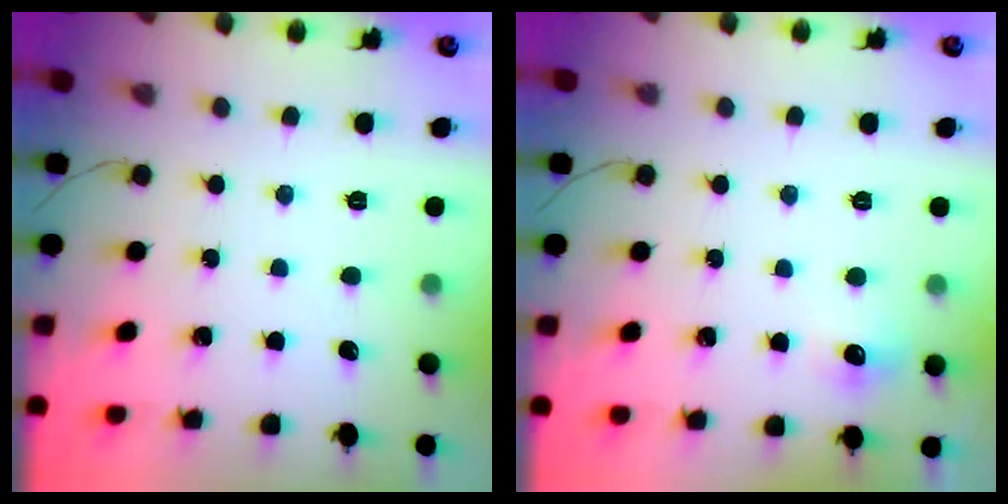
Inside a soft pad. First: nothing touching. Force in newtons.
{"total": 4.6, "press": 4.3, "slide": 1.5}